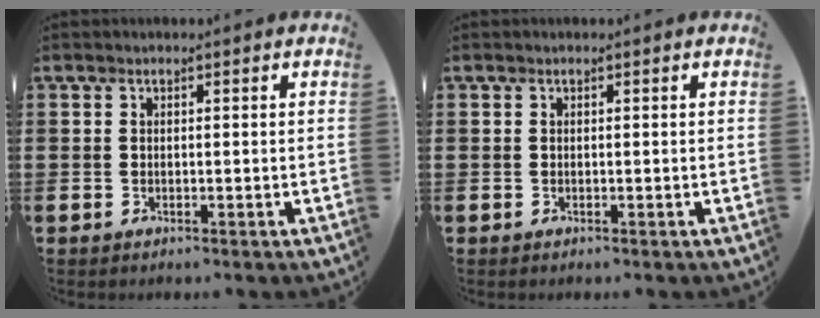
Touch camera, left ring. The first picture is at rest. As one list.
[{"total": 0.0}]